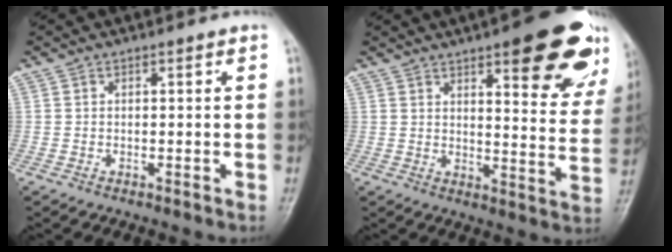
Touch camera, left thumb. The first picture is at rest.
{"total": 20.7, "force": [11.4, 6.3, 16.1], "torque": [-0.164, -0.047, 0.143]}